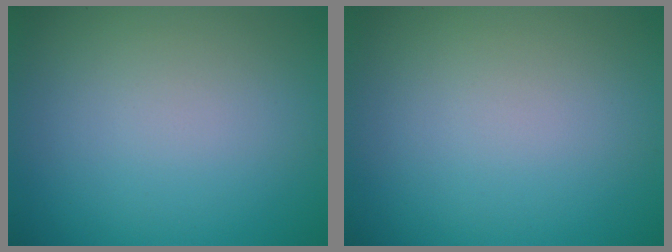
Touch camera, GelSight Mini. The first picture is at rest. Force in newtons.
{"total": 0.0}